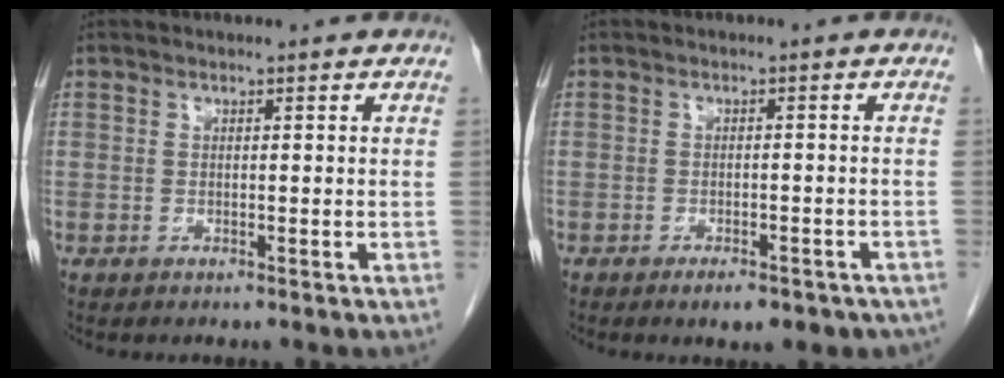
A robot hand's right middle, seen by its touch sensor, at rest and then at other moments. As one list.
[{"total": 6.5, "force": [-5.0, 2.5, 3.4], "torque": [-0.030, 0.003, -0.059]}]